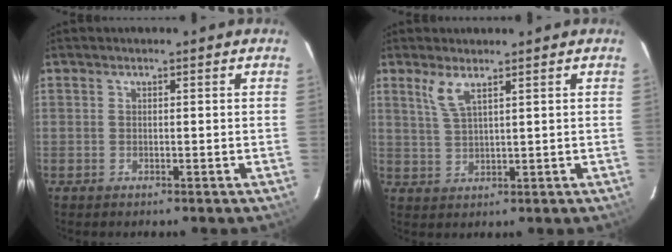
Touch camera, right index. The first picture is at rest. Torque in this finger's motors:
{"motor_torque": [0.05, 0.05, 0.07, 0.05]}